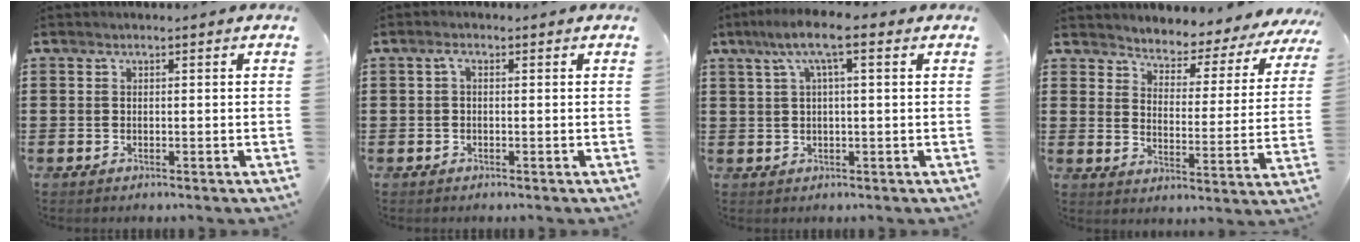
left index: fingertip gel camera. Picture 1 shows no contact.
{"total": 1.0, "force": [-0.2, 0.4, 0.9], "torque": [-0.021, 0.002, -0.004]}
{"total": 6.5, "force": [2.5, 1.0, 5.9], "torque": [-0.117, 0.010, 0.041]}
{"total": 3.1, "force": [3.0, 0.8, 0.0], "torque": [-0.026, -0.031, 0.042]}